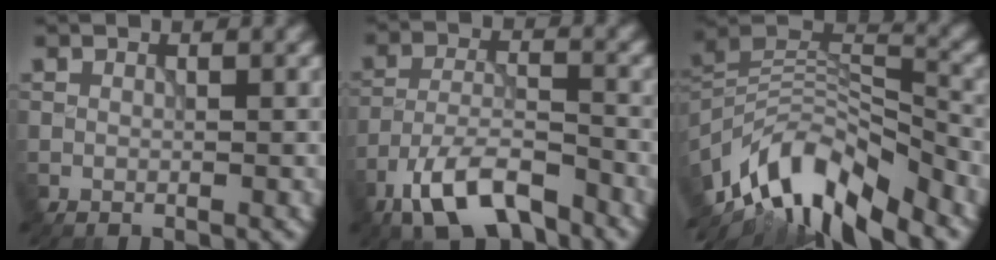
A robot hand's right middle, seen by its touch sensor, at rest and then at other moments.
{"total": 7.8, "force": [-5.4, 2.8, 4.9], "torque": [-0.089, -0.002, -0.107]}
{"total": 11.0, "force": [-7.8, 3.9, 6.7], "torque": [-0.121, 0.009, -0.150]}